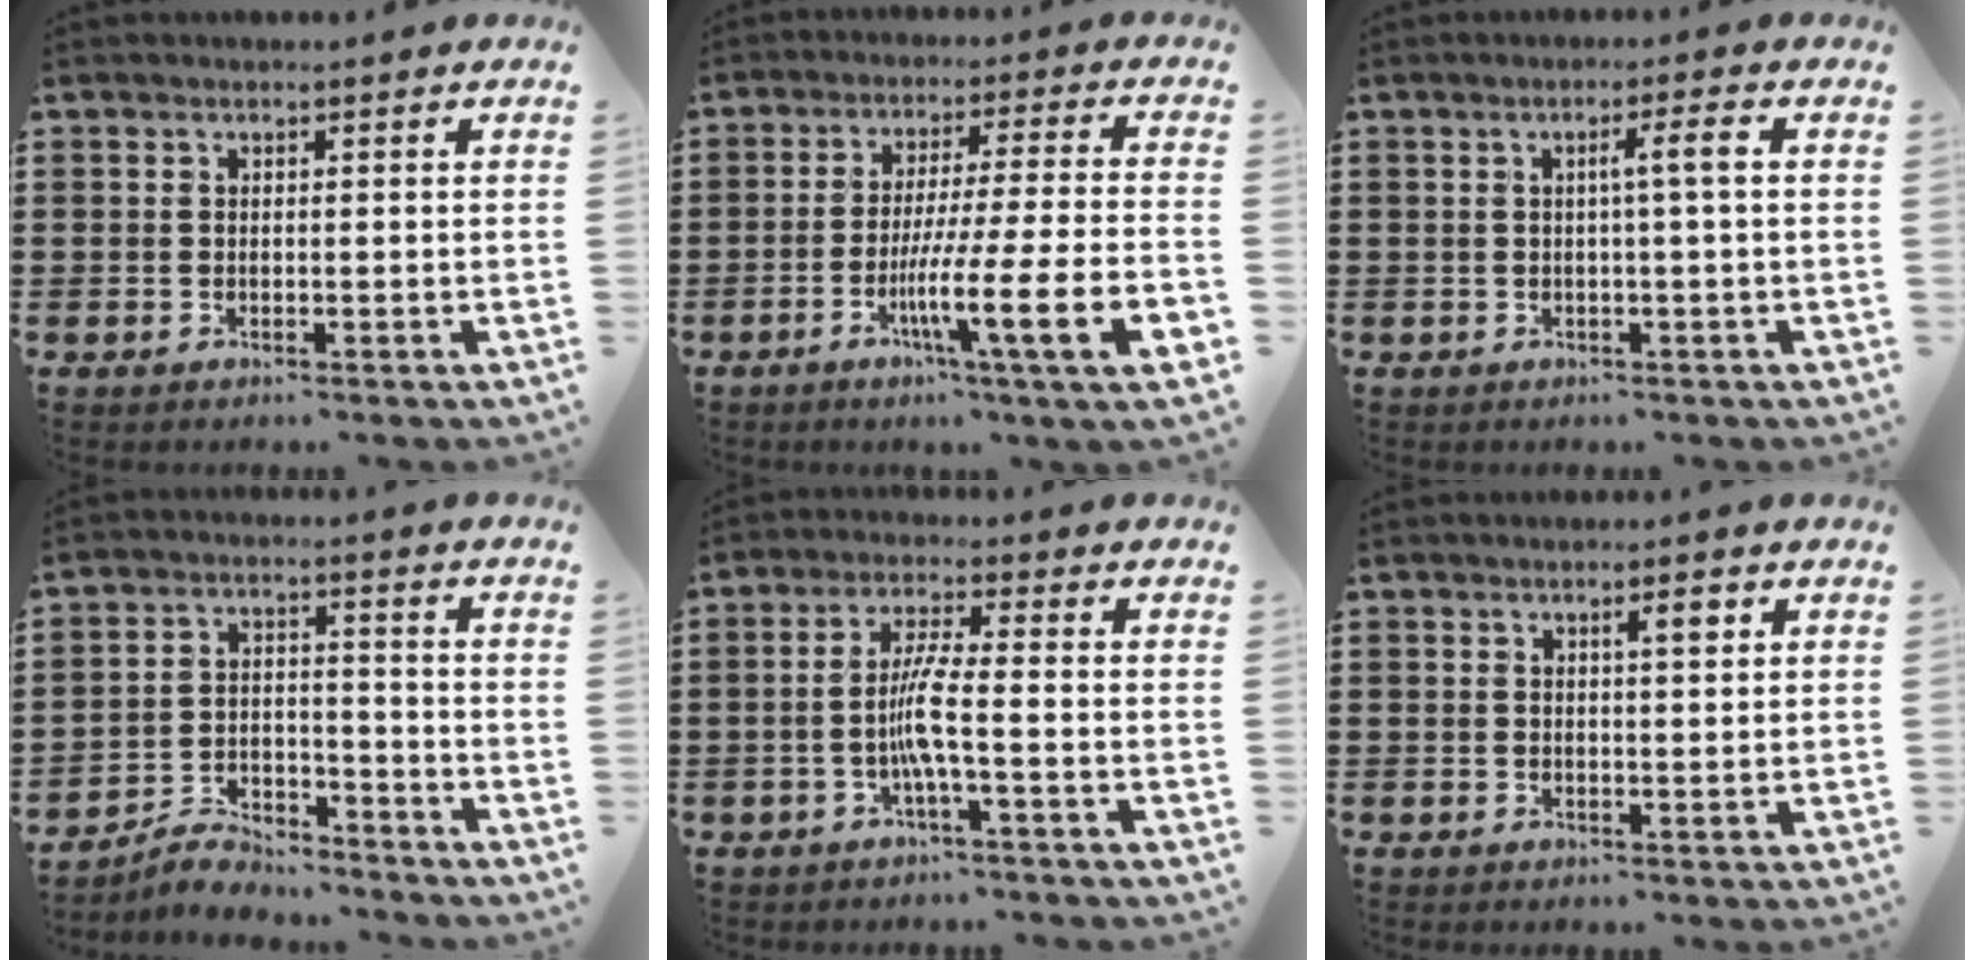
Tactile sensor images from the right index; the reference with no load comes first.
{"total": 12.3, "force": [-5.3, 0.4, 11.1], "torque": [-0.196, -0.006, -0.097]}
{"total": 3.2, "force": [0.1, -0.2, 3.2], "torque": [-0.056, -0.002, -0.003]}
{"total": 4.8, "force": [-4.7, 0.9, 0.8], "torque": [-0.016, 0.013, -0.094]}
{"total": 5.5, "force": [-1.5, 0.3, 5.2], "torque": [-0.116, -0.009, -0.038]}
{"total": 2.3, "force": [1.0, 0.4, 2.1], "torque": [-0.033, 0.001, 0.012]}